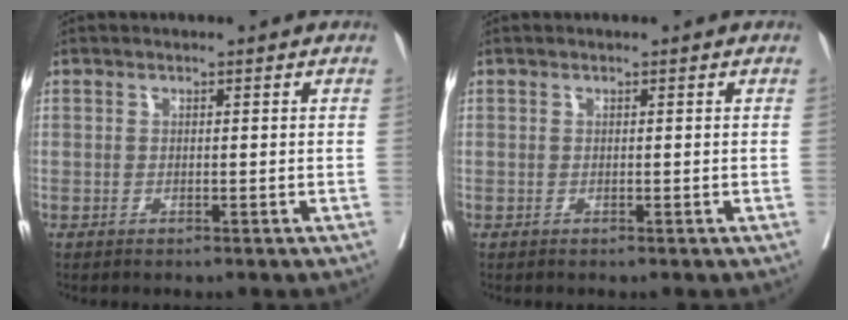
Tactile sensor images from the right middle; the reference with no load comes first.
{"total": 0.0}